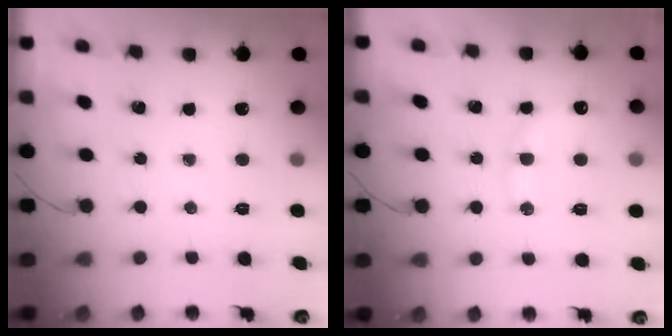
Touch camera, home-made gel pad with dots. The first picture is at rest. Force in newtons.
{"total": 13.2, "press": 13.2, "slide": 0.8}